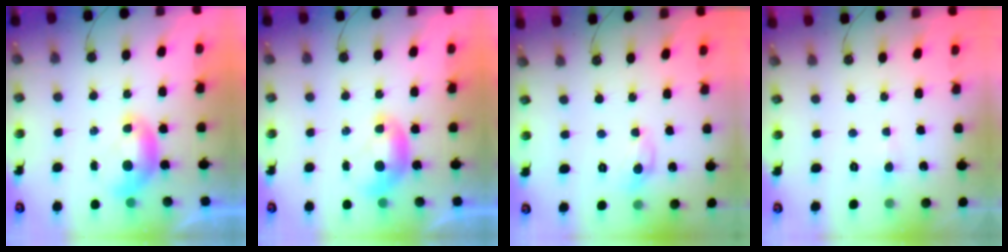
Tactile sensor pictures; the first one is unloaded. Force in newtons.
{"total": 0.0}
{"total": 3.2, "press": 3.1, "slide": 0.3}
{"total": 0.7, "press": 0.4, "slide": 0.5}